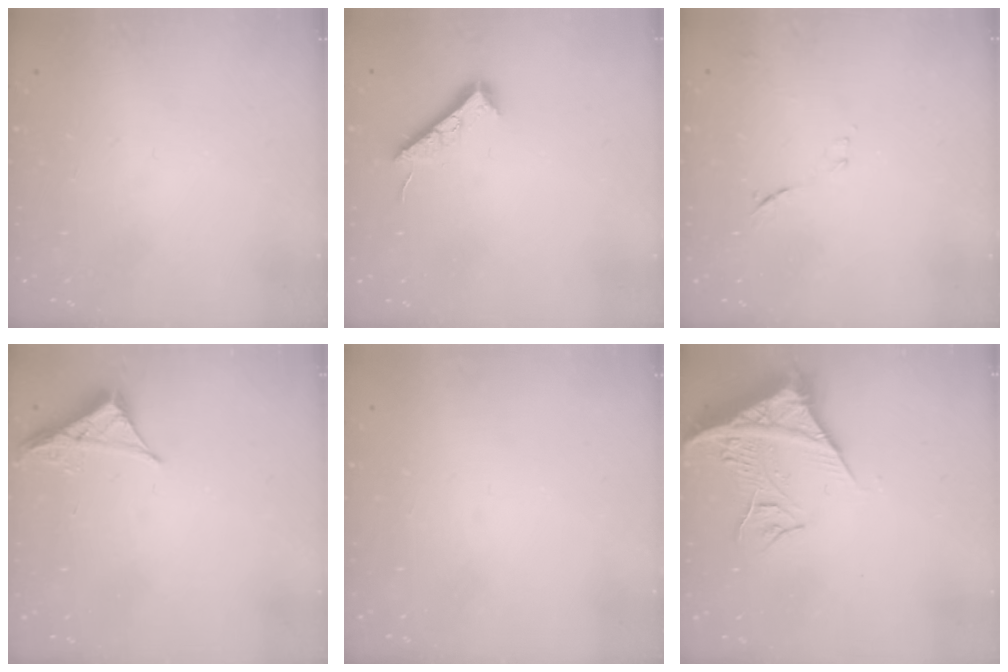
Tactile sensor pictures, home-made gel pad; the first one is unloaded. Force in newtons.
{"total": 7.3, "press": 7.3, "slide": 0.6}
{"total": 7.5, "press": 7.5, "slide": 0.8}
{"total": 4.8, "press": 4.8, "slide": 0.7}
{"total": 1.6, "press": 1.6, "slide": 0.1}
{"total": 13.5, "press": 13.4, "slide": 1.8}